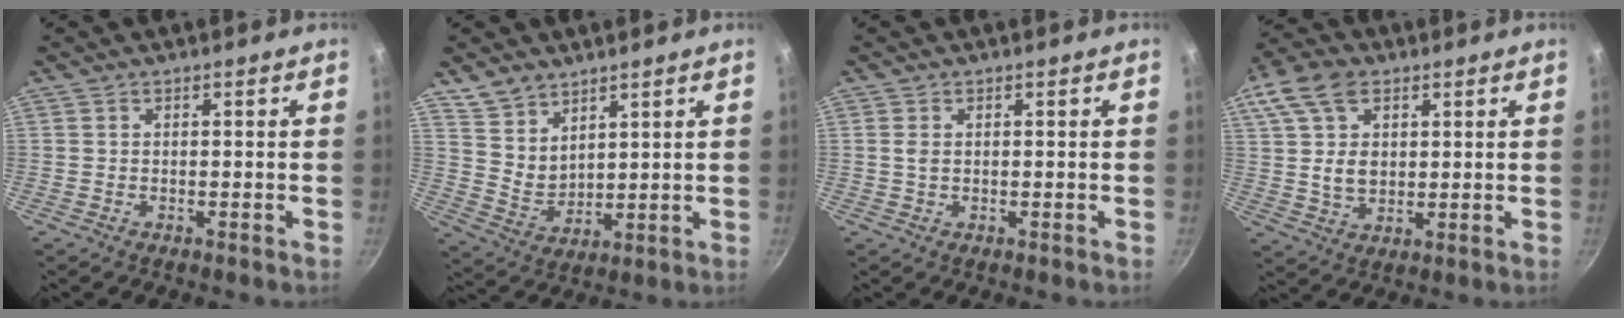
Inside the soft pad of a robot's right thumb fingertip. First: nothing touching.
{"total": 7.8, "force": [5.6, 4.5, 2.9], "torque": [-0.034, -0.029, 0.119]}
{"total": 1.3, "force": [0.3, 0.9, 1.0], "torque": [-0.020, 0.001, 0.004]}
{"total": 13.8, "force": [4.6, 9.6, 8.8], "torque": [-0.160, 0.004, 0.082]}